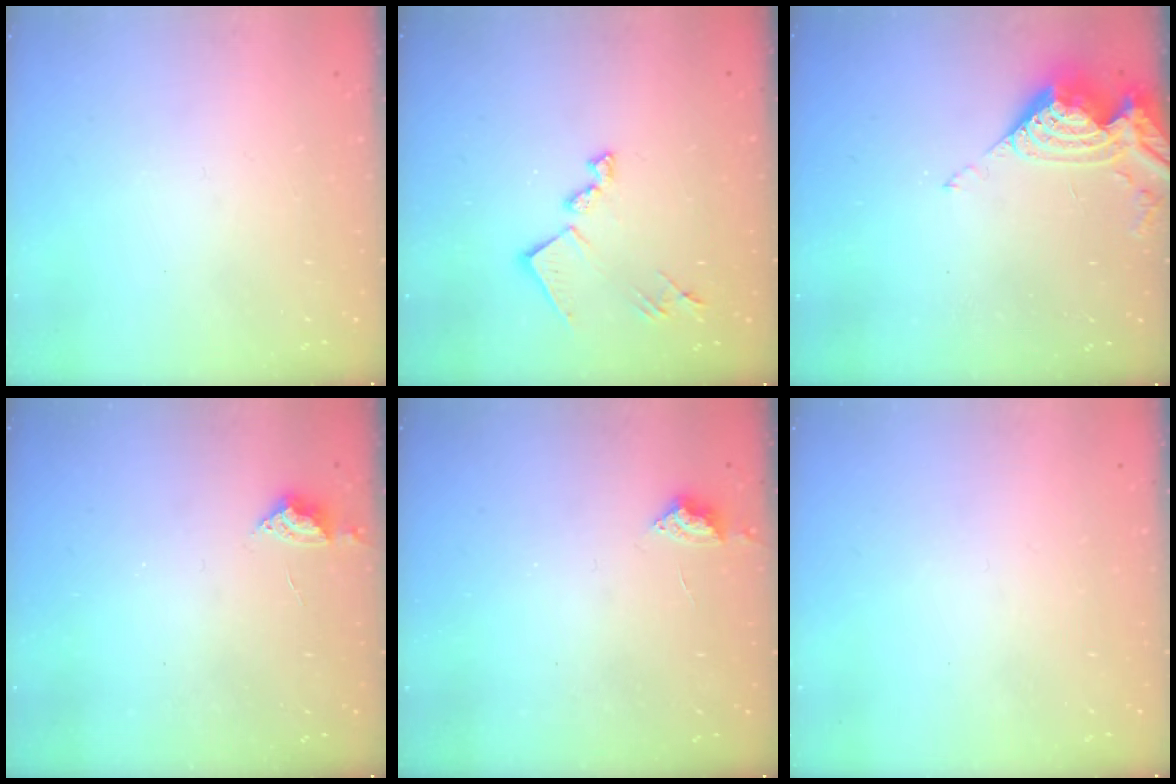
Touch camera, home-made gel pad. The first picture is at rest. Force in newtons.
{"total": 14.1, "press": 14.0, "slide": 0.5}
{"total": 8.9, "press": 8.8, "slide": 1.0}
{"total": 3.9, "press": 3.8, "slide": 0.7}
{"total": 2.9, "press": 2.8, "slide": 0.4}
{"total": 0.0}